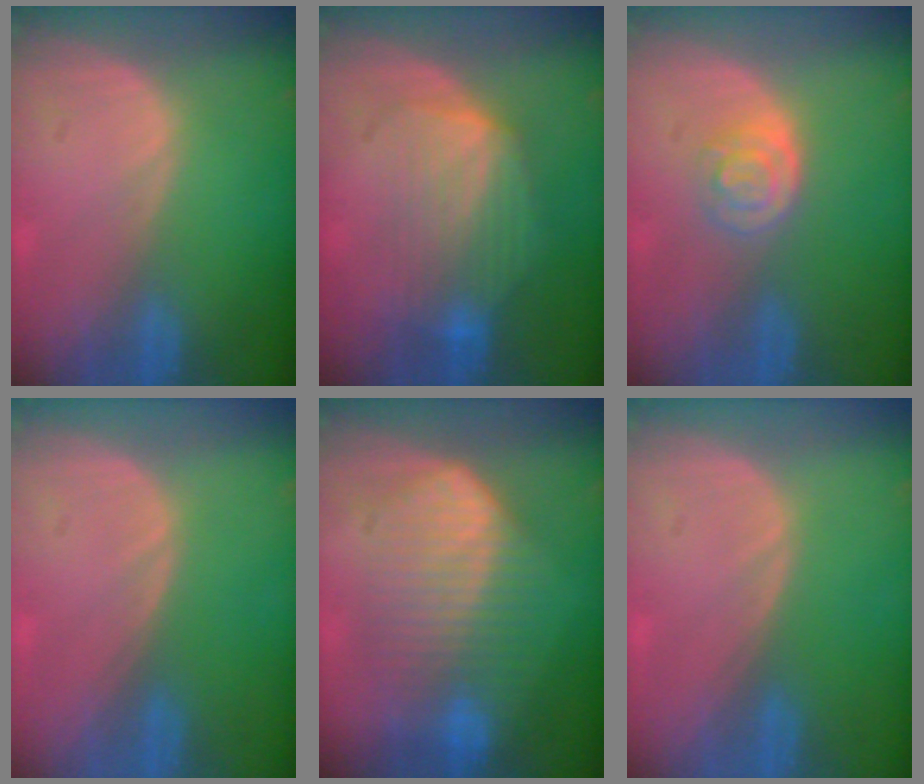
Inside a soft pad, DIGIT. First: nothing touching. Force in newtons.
{"total": 7.4, "press": 7.3, "slide": 1.3}
{"total": 3.9, "press": 3.6, "slide": 1.5}
{"total": 0.0}
{"total": 10.0, "press": 10.0, "slide": 0.6}
{"total": 0.0}